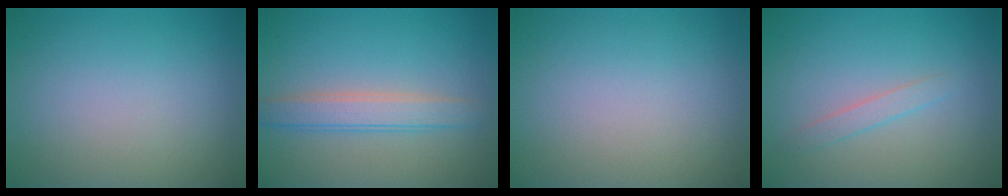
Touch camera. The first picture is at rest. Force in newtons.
{"total": 3.0, "press": 3.0, "slide": 0.1}
{"total": 0.0}
{"total": 1.2, "press": 1.2, "slide": 0.1}